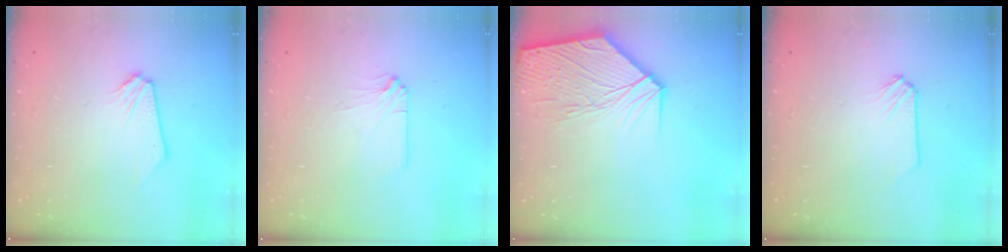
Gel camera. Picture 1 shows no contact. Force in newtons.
{"total": 2.5, "press": 2.5, "slide": 0.4}
{"total": 11.1, "press": 10.9, "slide": 1.8}
{"total": 0.0}